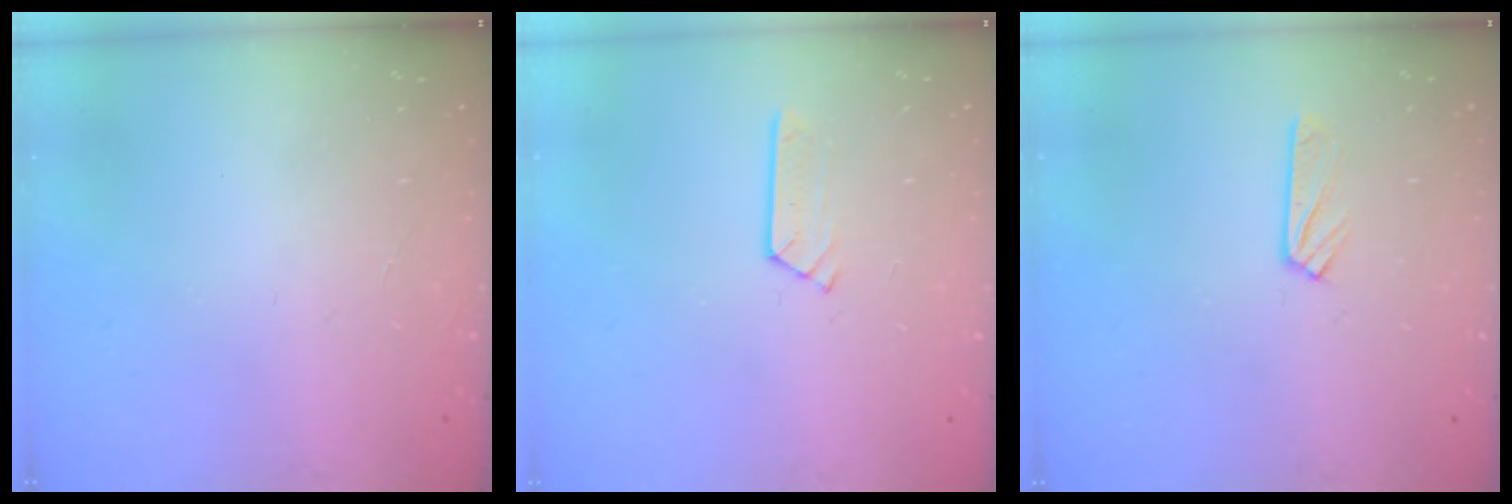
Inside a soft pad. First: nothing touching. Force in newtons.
{"total": 2.4, "press": 2.4, "slide": 0.1}
{"total": 4.0, "press": 4.0, "slide": 0.4}